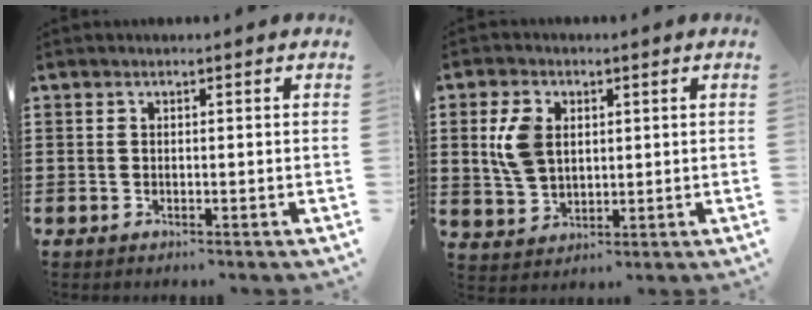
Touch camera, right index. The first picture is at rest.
{"total": 6.6, "force": [1.6, 4.5, 4.5], "torque": [-0.121, 0.008, 0.022]}